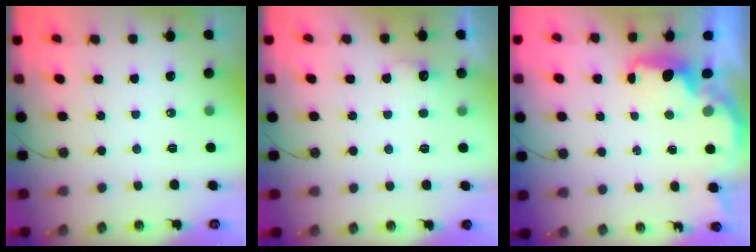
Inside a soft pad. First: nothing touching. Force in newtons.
{"total": 4.8, "press": 4.7, "slide": 1.2}
{"total": 2.2, "press": 2.0, "slide": 0.8}